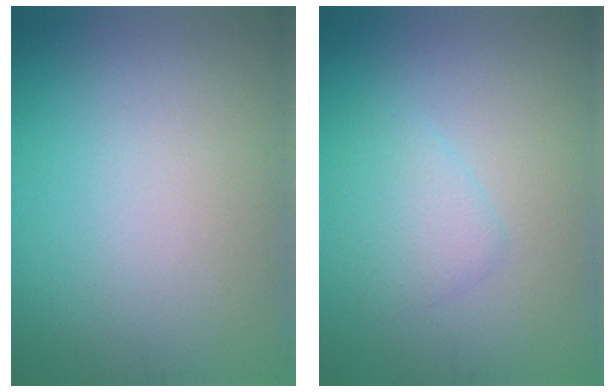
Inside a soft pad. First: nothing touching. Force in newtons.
{"total": 2.3, "press": 2.3, "slide": 0.1}